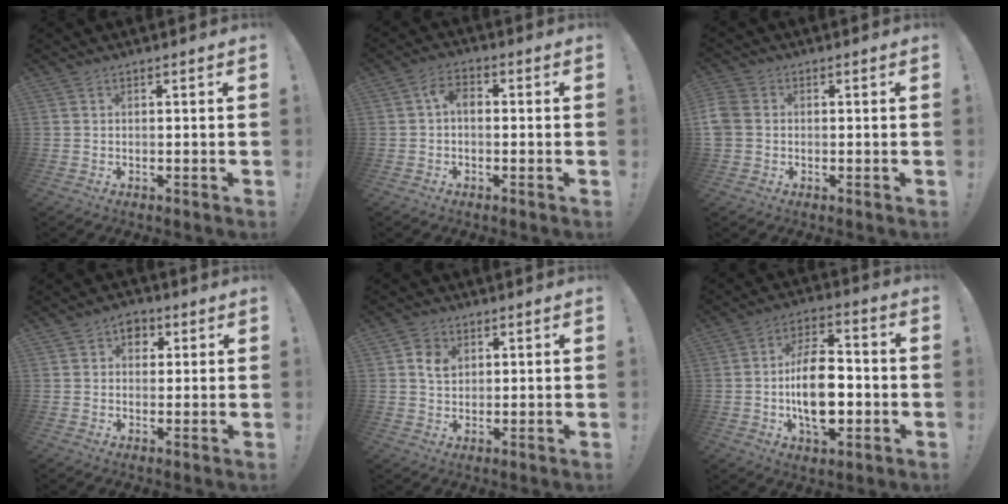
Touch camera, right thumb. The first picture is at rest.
{"total": 4.6, "force": [0.1, 2.7, 3.7], "torque": [-0.077, 0.010, 0.000]}
{"total": 5.9, "force": [-0.2, 4.8, 3.3], "torque": [-0.078, 0.012, 0.000]}
{"total": 5.0, "force": [1.7, 4.3, 1.8], "torque": [-0.017, -0.004, 0.030]}
{"total": 5.2, "force": [1.9, 4.2, 2.4], "torque": [-0.027, -0.007, 0.032]}
{"total": 16.3, "force": [-2.7, 9.6, 12.9], "torque": [-0.231, 0.011, -0.047]}